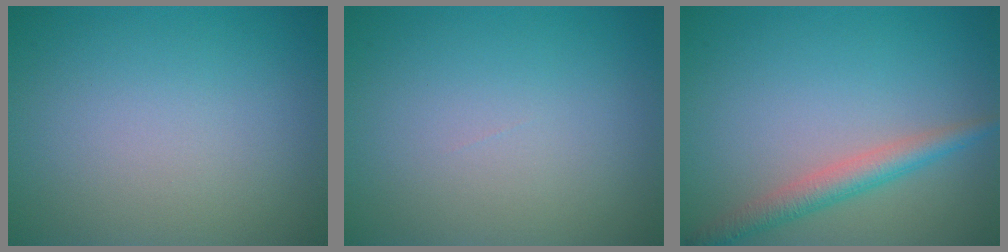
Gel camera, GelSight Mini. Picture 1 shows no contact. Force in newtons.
{"total": 0.0}
{"total": 2.9, "press": 2.9, "slide": 0.1}